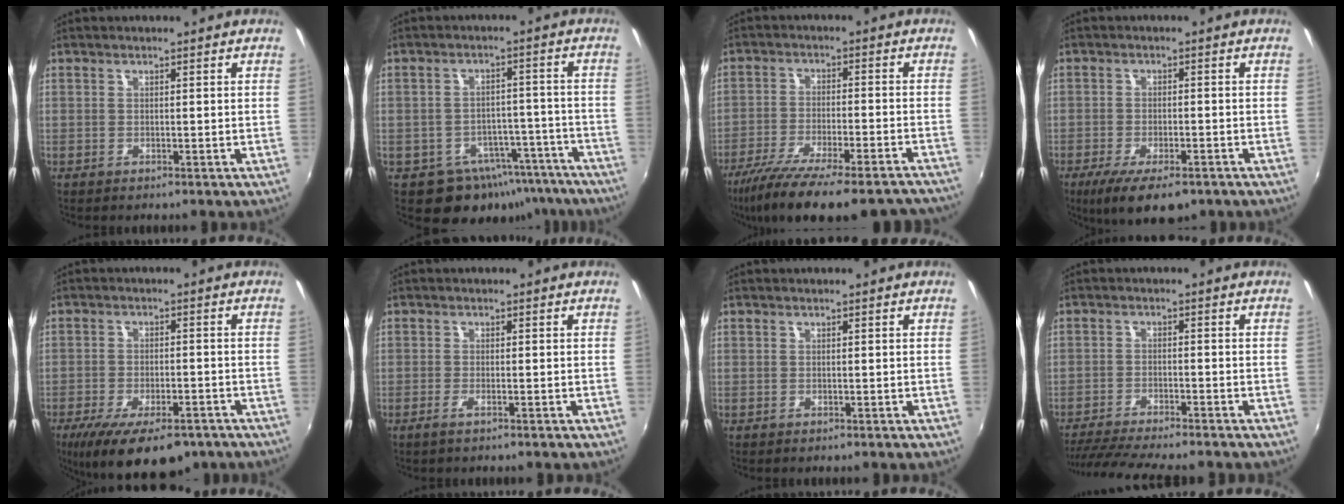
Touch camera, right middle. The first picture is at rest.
{"total": 13.4, "force": [-9.2, 8.9, 4.0], "torque": [-0.073, 0.028, -0.091]}
{"total": 23.8, "force": [-20.1, 4.8, 11.7], "torque": [-0.213, -0.049, -0.292]}
{"total": 10.4, "force": [-6.9, 3.6, 6.9], "torque": [-0.145, -0.036, -0.111]}
{"total": 16.1, "force": [-10.9, 6.4, 10.0], "torque": [-0.196, -0.039, -0.161]}
{"total": 1.5, "force": [-1.1, 0.2, 1.1], "torque": [-0.026, -0.003, -0.021]}
{"total": 0.0}
{"total": 10.9, "force": [-9.7, 0.5, 4.8], "torque": [-0.115, -0.020, -0.159]}